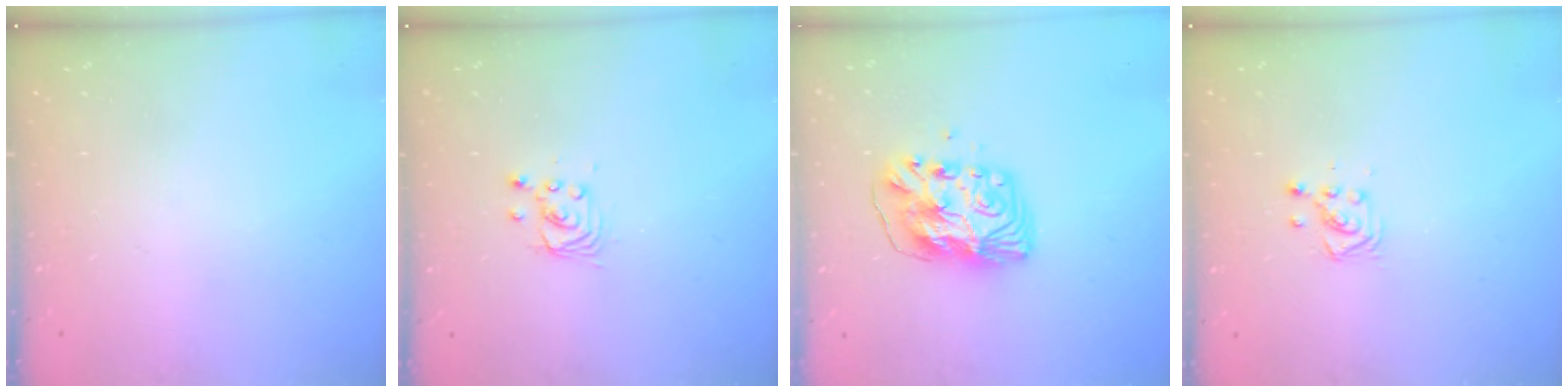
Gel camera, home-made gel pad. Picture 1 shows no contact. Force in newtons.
{"total": 2.7, "press": 2.7, "slide": 0.2}
{"total": 10.1, "press": 10.0, "slide": 1.2}
{"total": 3.6, "press": 3.6, "slide": 0.2}